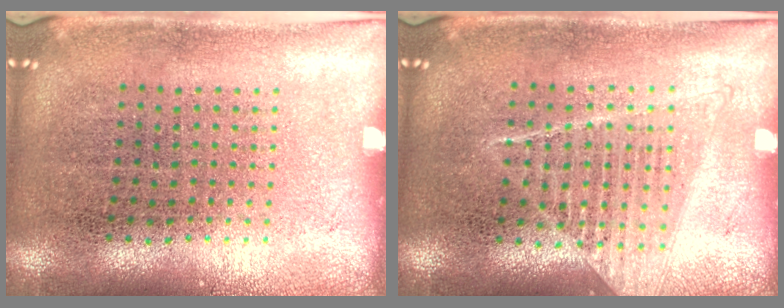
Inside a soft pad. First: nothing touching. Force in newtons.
{"total": 1.1, "press": 1.0, "slide": 0.3}